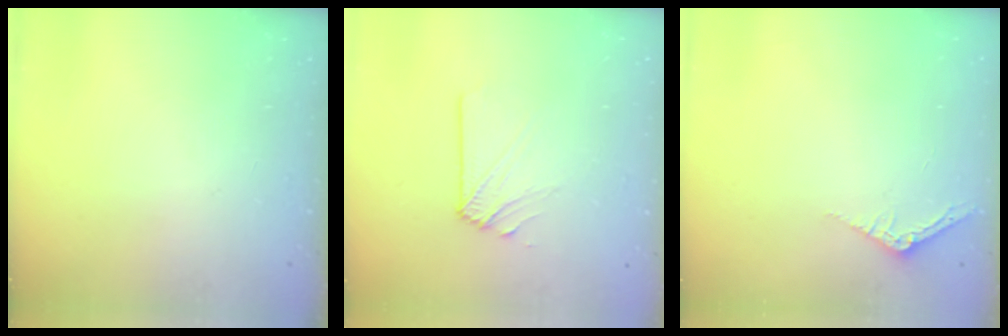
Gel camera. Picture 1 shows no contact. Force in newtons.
{"total": 2.9, "press": 2.8, "slide": 0.5}
{"total": 2.5, "press": 2.5, "slide": 0.2}